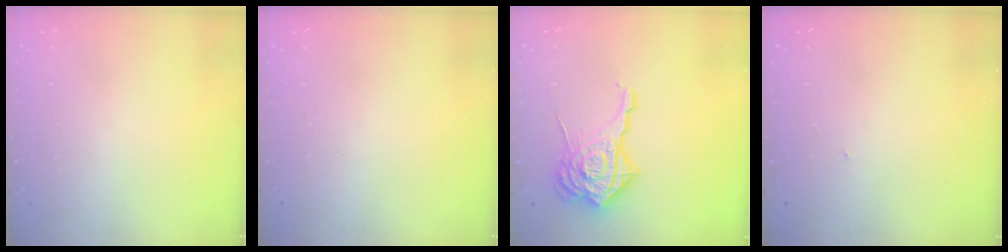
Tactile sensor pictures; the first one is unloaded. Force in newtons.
{"total": 0.0}
{"total": 18.9, "press": 18.8, "slide": 1.9}
{"total": 0.6, "press": 0.6, "slide": 0.1}